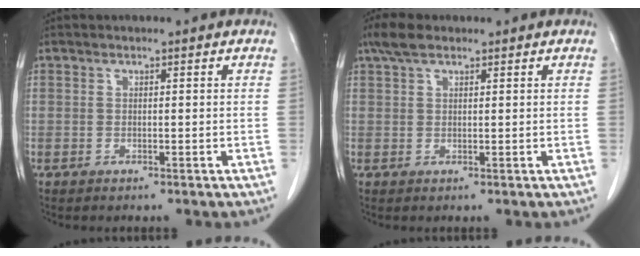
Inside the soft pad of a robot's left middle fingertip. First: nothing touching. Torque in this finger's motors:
{"motor_torque": [0.79, -0.65, 0.05, 0.01]}